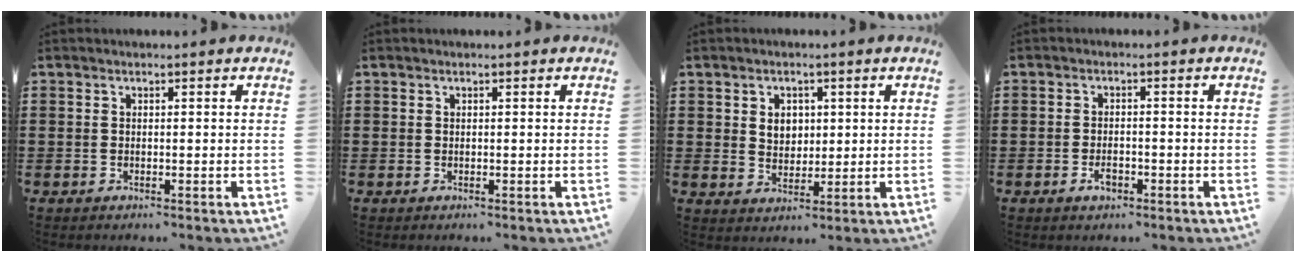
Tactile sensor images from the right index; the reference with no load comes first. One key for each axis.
{"total": 0.0}
{"total": 3.5, "fx": 1.1, "fy": 2.8, "fz": 1.8, "tx": -0.037, "ty": 0.008, "tz": 0.015}
{"total": 2.1, "fx": -1.1, "fy": 0.9, "fz": 1.6, "tx": -0.032, "ty": -0.003, "tz": -0.020}